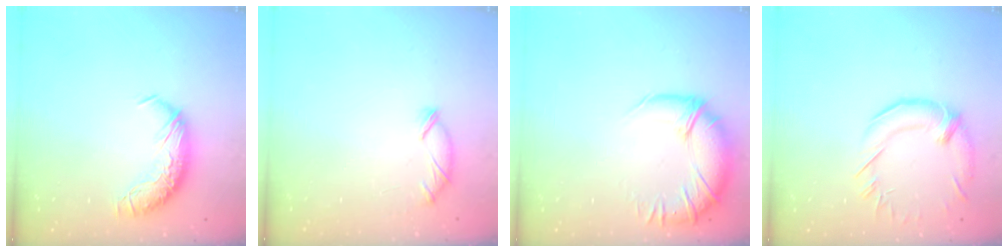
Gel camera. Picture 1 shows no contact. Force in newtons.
{"total": 6.2, "press": 6.2, "slide": 0.6}
{"total": 2.9, "press": 0.7, "slide": 2.8}
{"total": 2.8, "press": 1.9, "slide": 2.0}